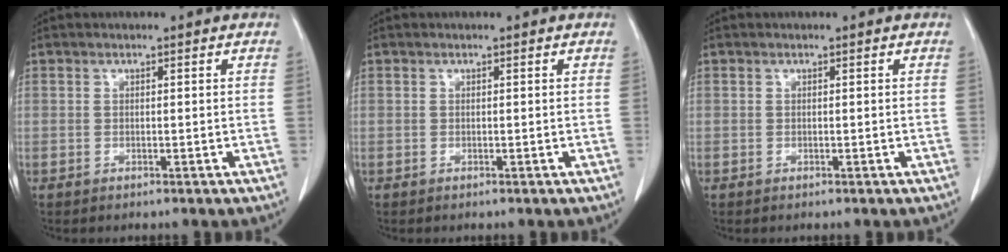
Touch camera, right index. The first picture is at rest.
{"total": 0.0}
{"total": 0.0}